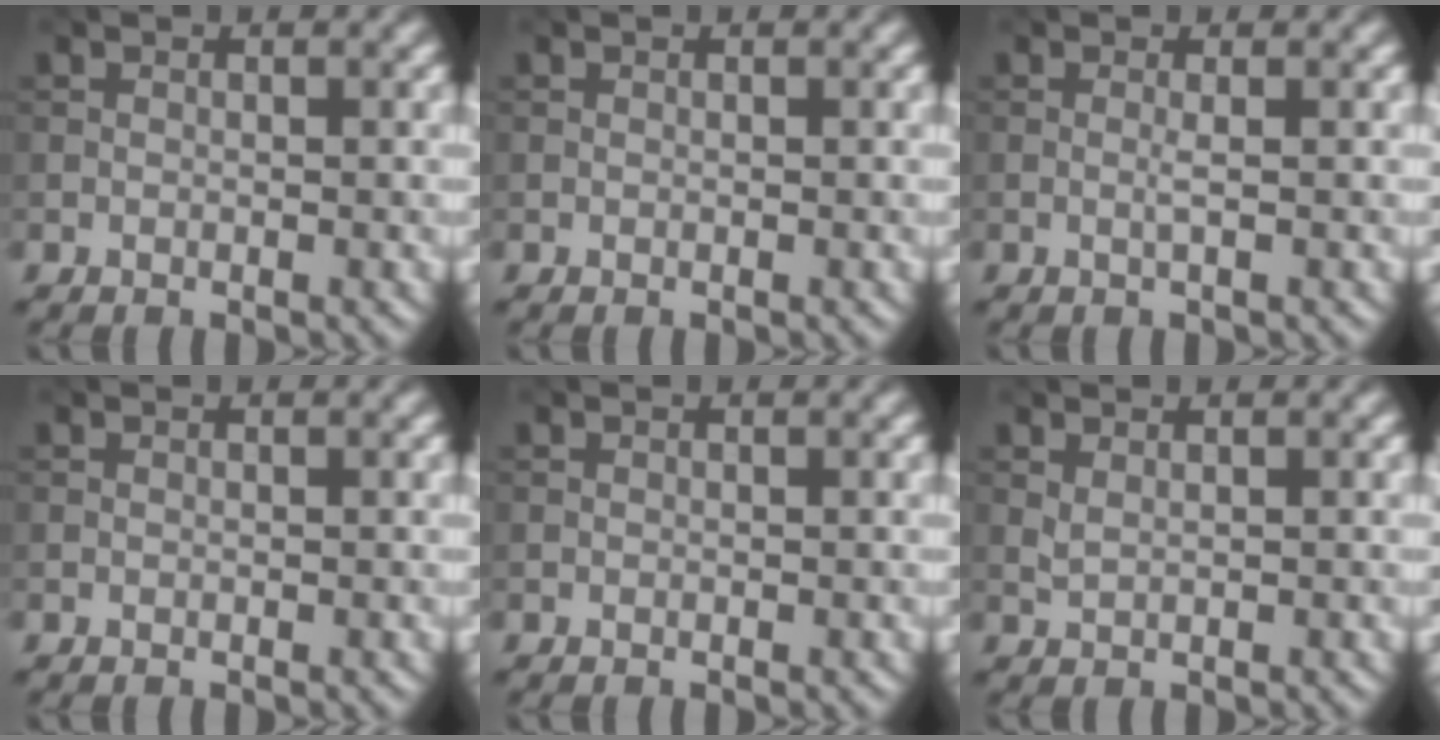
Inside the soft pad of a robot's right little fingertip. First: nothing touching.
{"total": 0.0}
{"total": 0.7, "force": [0.0, 0.0, 0.7], "torque": [-0.017, -0.001, -0.003]}
{"total": 0.0}
{"total": 0.0}
{"total": 0.7, "force": [0.5, 0.2, 0.4], "torque": [-0.012, 0.000, 0.011]}